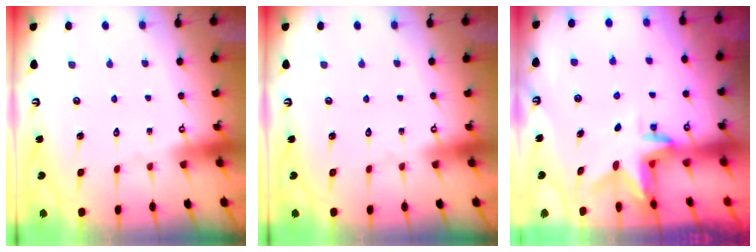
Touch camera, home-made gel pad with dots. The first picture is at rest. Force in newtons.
{"total": 0.0}
{"total": 2.9, "press": 2.9, "slide": 0.2}